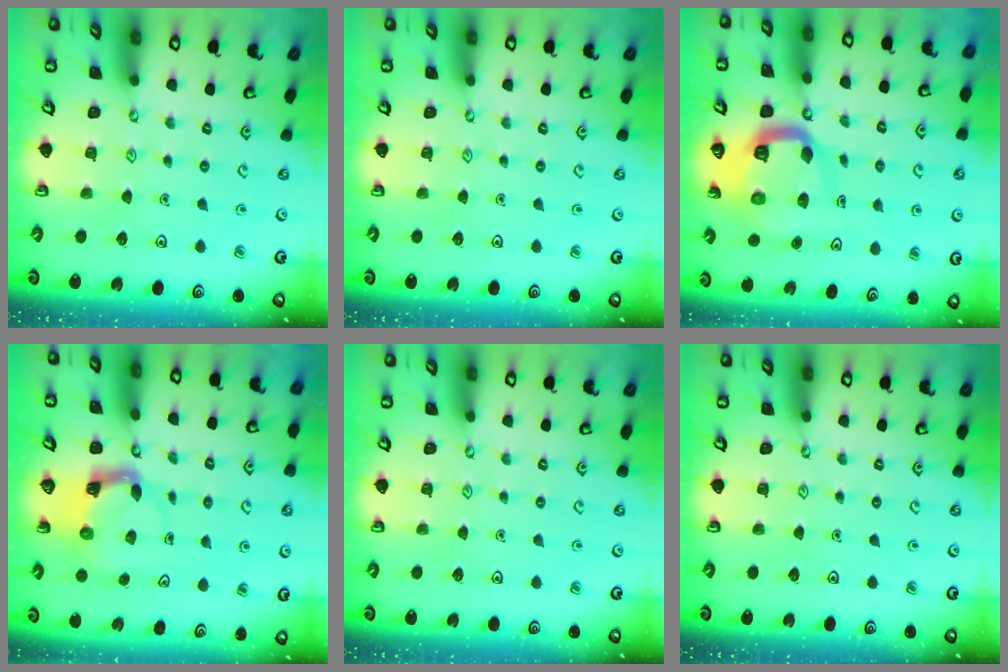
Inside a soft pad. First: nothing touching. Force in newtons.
{"total": 0.0}
{"total": 12.3, "press": 12.2, "slide": 1.4}
{"total": 3.8, "press": 3.7, "slide": 0.7}
{"total": 0.0}
{"total": 0.0}